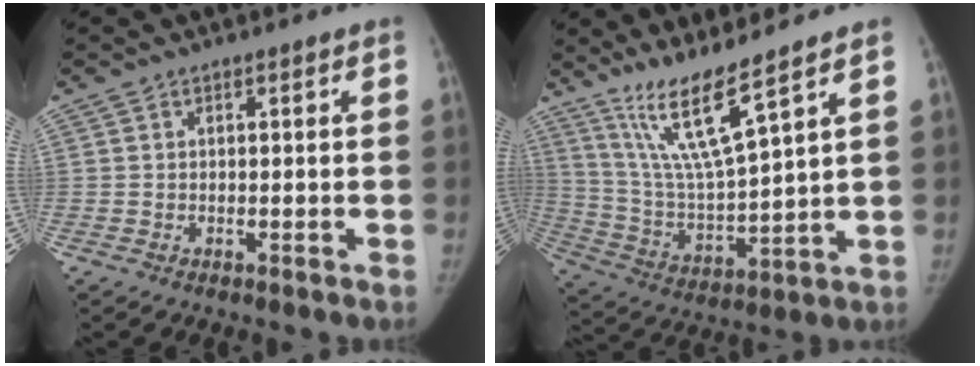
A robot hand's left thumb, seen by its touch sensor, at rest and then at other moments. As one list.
[{"total": 12.9, "force": [9.2, 0.3, 9.0], "torque": [-0.167, -0.064, 0.191]}]